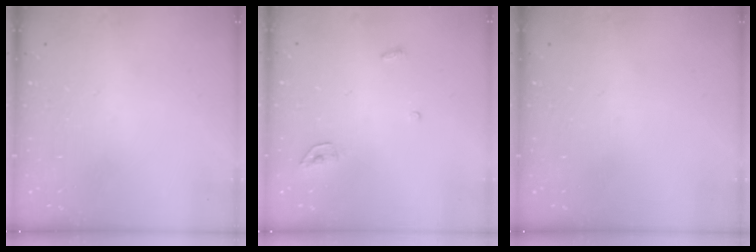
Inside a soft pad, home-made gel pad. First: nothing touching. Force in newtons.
{"total": 3.4, "press": 3.4, "slide": 0.3}
{"total": 0.0}